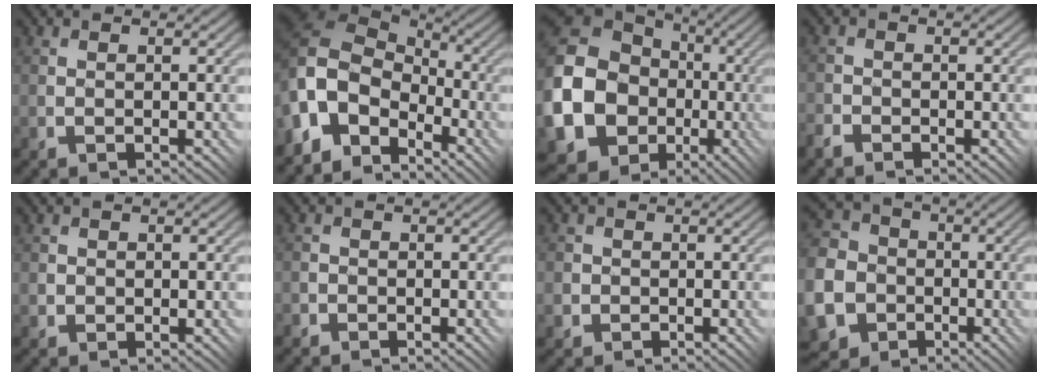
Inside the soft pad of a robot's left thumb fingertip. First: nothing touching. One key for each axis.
{"total": 10.9, "fx": -3.4, "fy": 8.3, "fz": 6.2, "tx": -0.156, "ty": 0.000, "tz": -0.080}
{"total": 21.3, "fx": -3.1, "fy": 18.7, "fz": 9.7, "tx": -0.240, "ty": -0.034, "tz": -0.084}
{"total": 2.1, "fx": -1.8, "fy": 1.1, "fz": 0.4, "tx": -0.016, "ty": -0.001, "tz": -0.043}
{"total": 1.2, "fx": 0.2, "fy": 1.1, "fz": 0.1, "tx": -0.006, "ty": -0.001, "tz": 0.007}
{"total": 1.6, "fx": -0.8, "fy": 1.3, "fz": -0.3, "tx": 0.018, "ty": 0.013, "tz": -0.025}
{"total": 3.7, "fx": -0.4, "fy": 3.7, "fz": 0.2, "tx": -0.015, "ty": 0.011, "tz": -0.031}
{"total": 18.4, "fx": -5.5, "fy": 16.8, "fz": 5.0, "tx": -0.192, "ty": -0.049, "tz": -0.124}